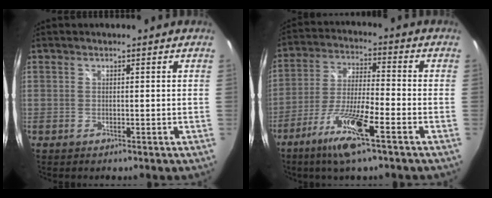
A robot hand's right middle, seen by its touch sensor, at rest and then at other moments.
{"total": 11.9, "force": [-6.9, 1.4, 9.6], "torque": [-0.207, -0.012, -0.134]}